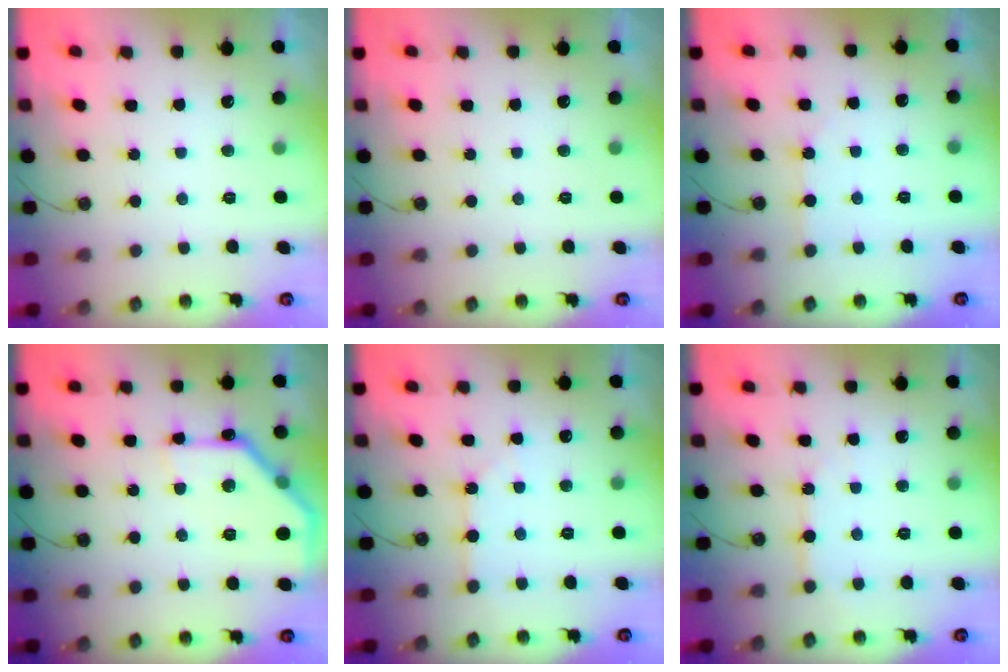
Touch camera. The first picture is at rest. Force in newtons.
{"total": 0.0}
{"total": 2.2, "press": 2.2, "slide": 0.4}
{"total": 15.5, "press": 15.5, "slide": 0.2}
{"total": 2.7, "press": 2.6, "slide": 0.5}
{"total": 4.5, "press": 4.4, "slide": 0.6}